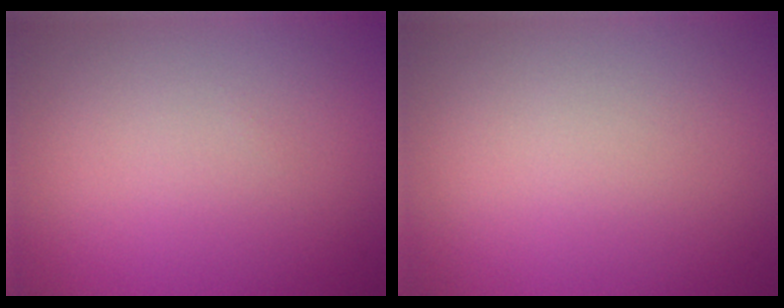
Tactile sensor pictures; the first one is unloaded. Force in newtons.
{"total": 0.0}